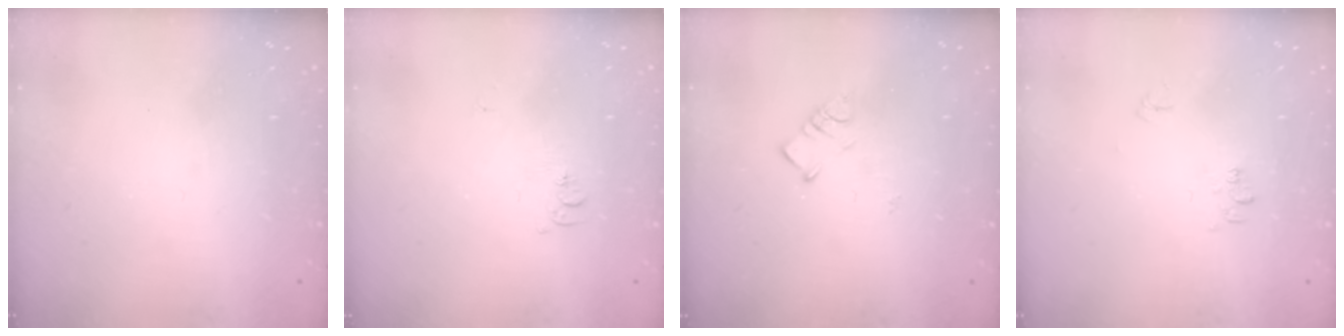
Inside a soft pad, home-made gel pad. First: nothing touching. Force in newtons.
{"total": 5.2, "press": 5.1, "slide": 0.6}
{"total": 3.4, "press": 3.3, "slide": 0.5}
{"total": 3.9, "press": 3.9, "slide": 0.5}